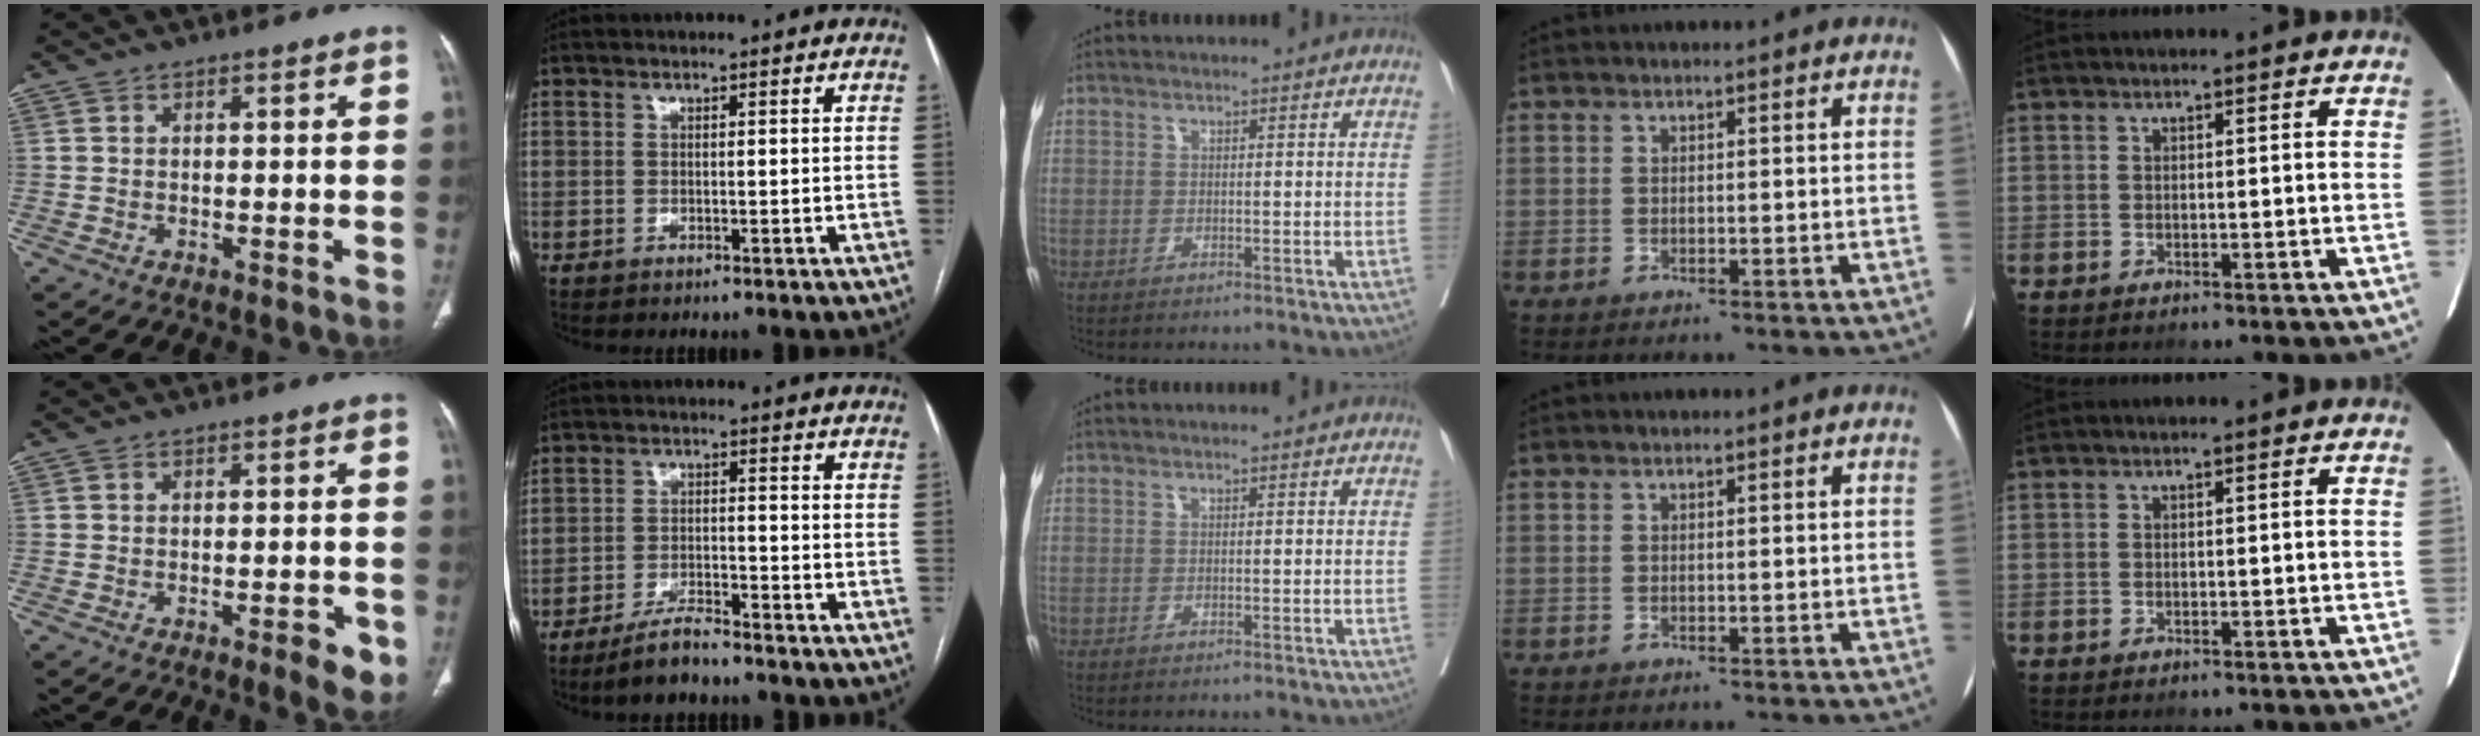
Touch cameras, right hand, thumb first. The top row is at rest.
{"thumb": {"total": 5.0, "force": [-2.3, 1.4, 4.2], "torque": [-0.044, 0.002, -0.025]}, "index": {"total": 4.9, "force": [-4.3, 0.9, 2.3], "torque": [-0.046, -0.007, -0.081]}}